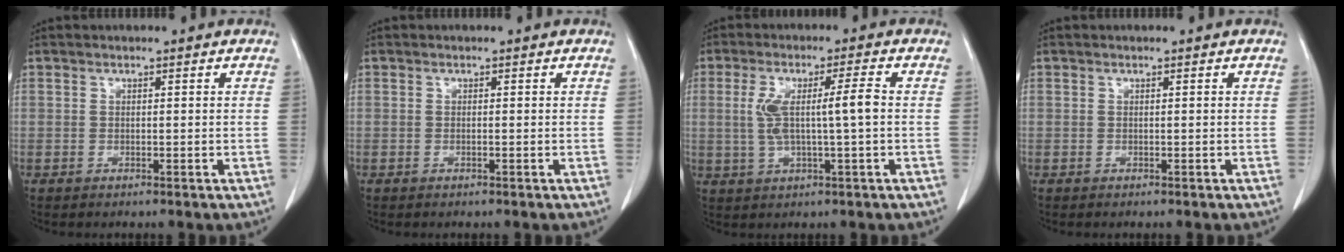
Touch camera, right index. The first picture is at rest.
{"total": 0.0}
{"total": 7.1, "force": [0.2, 0.4, 7.1], "torque": [-0.140, 0.012, 0.007]}
{"total": 0.0}